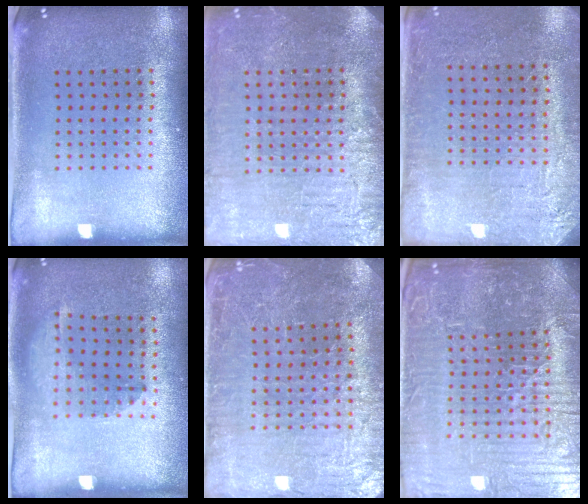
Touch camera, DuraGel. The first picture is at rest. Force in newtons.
{"total": 3.8, "press": 3.5, "slide": 1.4}
{"total": 2.8, "press": 2.7, "slide": 0.6}
{"total": 1.3, "press": 0.9, "slide": 0.9}
{"total": 3.3, "press": 3.3, "slide": 0.3}
{"total": 6.3, "press": 5.9, "slide": 2.3}